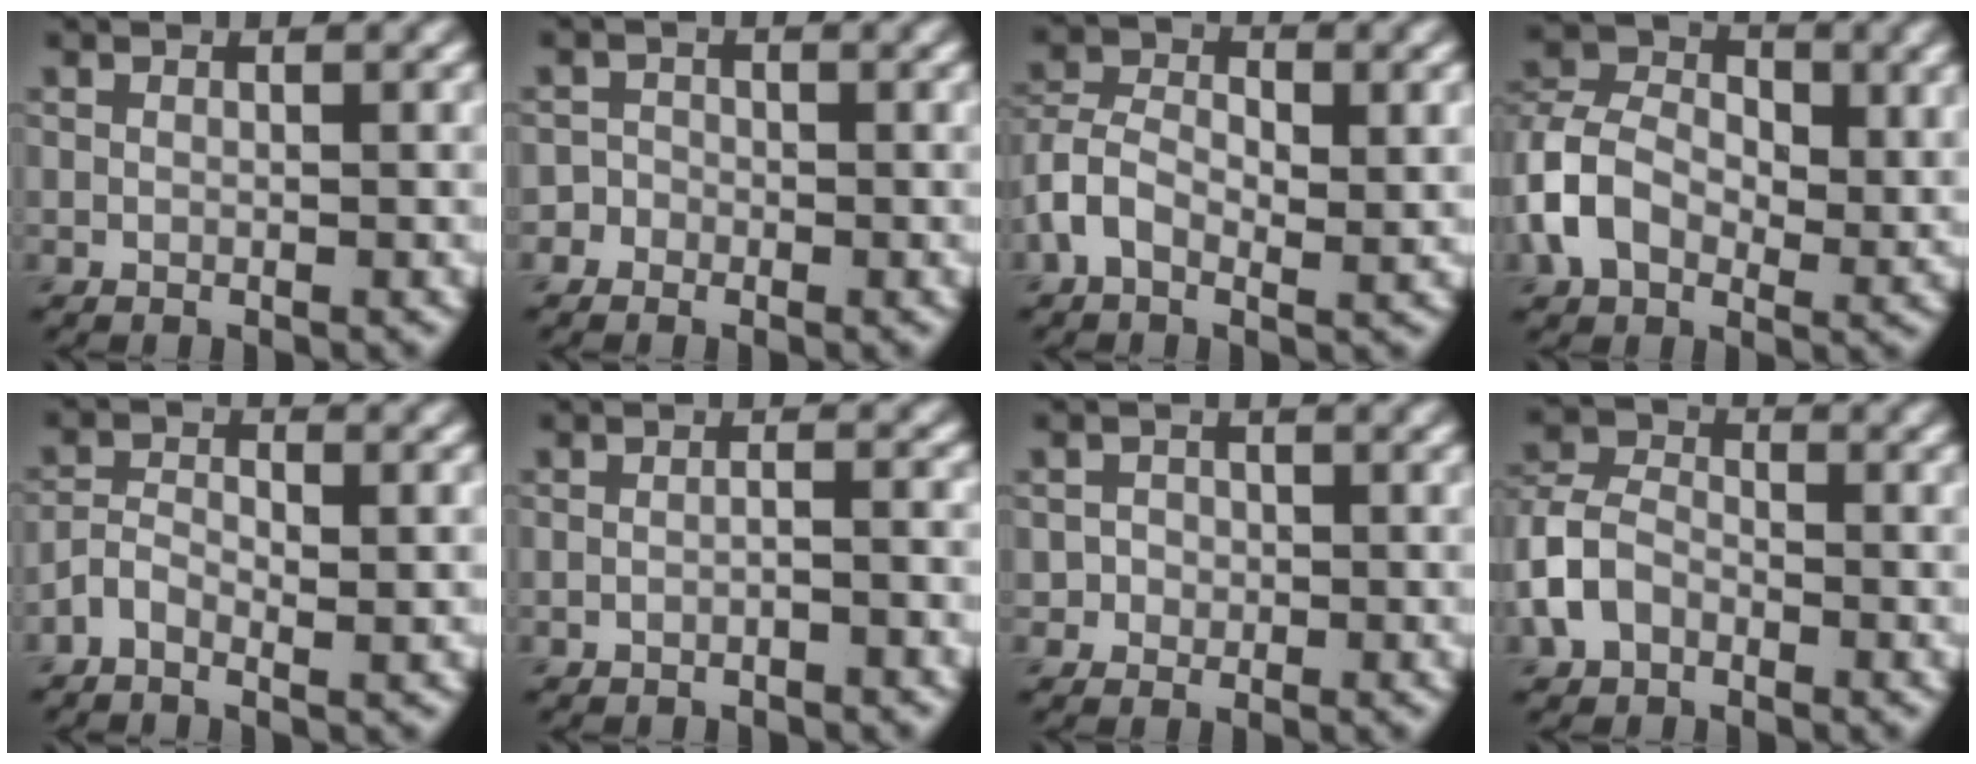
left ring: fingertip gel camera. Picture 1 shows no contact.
{"total": 1.6, "force": [-1.0, 1.3, 0.0], "torque": [0.011, 0.010, -0.019]}
{"total": 5.0, "force": [-1.0, 3.1, 3.8], "torque": [-0.071, 0.007, -0.029]}
{"total": 7.3, "force": [-0.9, 5.3, 4.9], "torque": [-0.088, 0.015, -0.031]}
{"total": 2.8, "force": [-1.1, 1.4, 2.2], "torque": [-0.041, 0.005, -0.026]}
{"total": 1.2, "force": [-0.9, 0.3, 0.8], "torque": [-0.014, 0.002, -0.021]}
{"total": 1.3, "force": [-0.2, 1.3, 0.2], "torque": [0.014, -0.001, -0.006]}
{"total": 4.1, "force": [-1.9, 2.8, 2.3], "torque": [-0.049, 0.007, -0.052]}